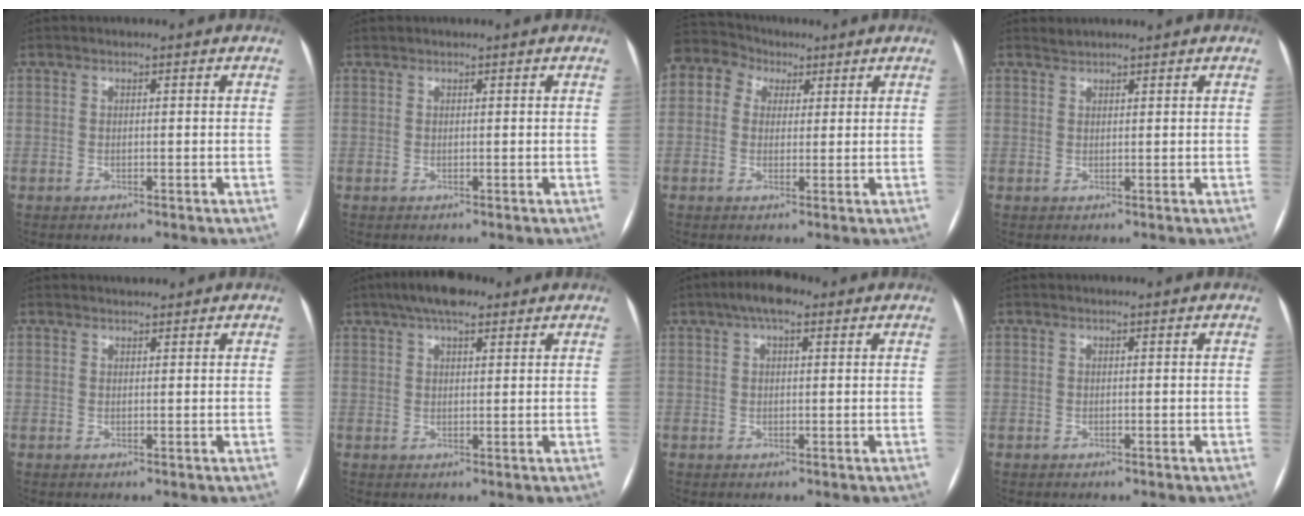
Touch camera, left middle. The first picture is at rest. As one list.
[{"total": 0.0}, {"total": 14.2, "force": [6.5, 11.2, 5.6], "torque": [-0.170, 0.080, 0.119]}, {"total": 1.3, "force": [1.3, -0.3, -0.2], "torque": [0.001, 0.010, 0.027]}, {"total": 1.1, "force": [1.1, -0.1, -0.2], "torque": [0.001, 0.005, 0.018]}, {"total": 7.0, "force": [4.9, 2.3, 4.5], "torque": [-0.078, 0.027, 0.079]}, {"total": 5.0, "force": [2.8, 1.8, 3.6], "torque": [-0.064, 0.023, 0.040]}, {"total": 0.0}]